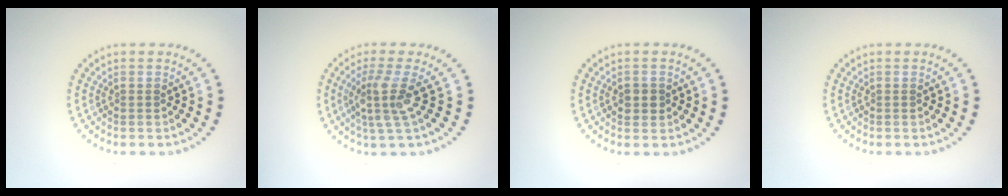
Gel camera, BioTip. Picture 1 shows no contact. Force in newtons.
{"total": 3.2, "press": 2.3, "slide": 2.2}
{"total": 1.5, "press": 1.4, "slide": 0.4}
{"total": 0.0}